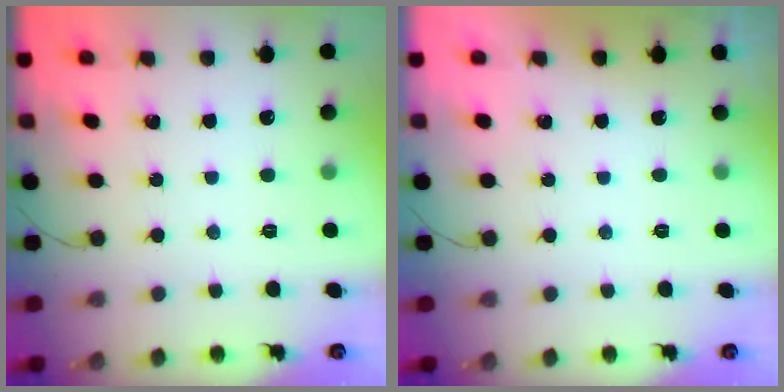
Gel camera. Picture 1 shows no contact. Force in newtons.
{"total": 0.0}